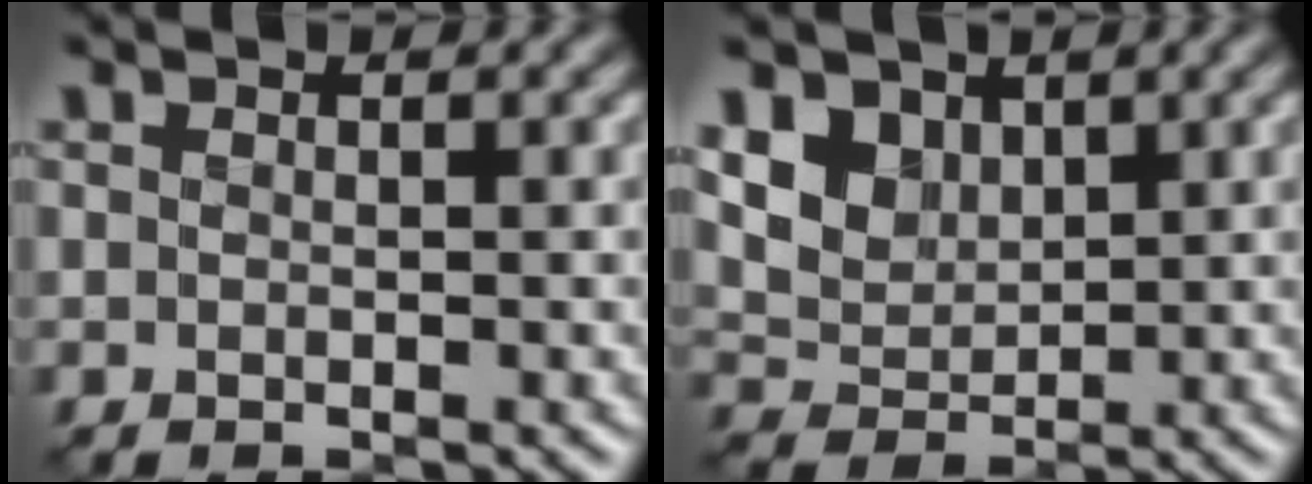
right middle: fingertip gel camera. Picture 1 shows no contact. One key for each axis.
{"total": 5.6, "fx": 2.8, "fy": 4.0, "fz": 2.7, "tx": -0.081, "ty": -0.006, "tz": 0.067}